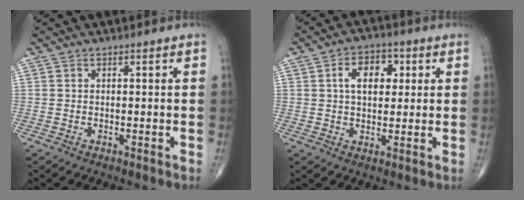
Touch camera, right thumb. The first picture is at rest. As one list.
[{"total": 7.9, "force": [2.0, 5.0, 5.8], "torque": [-0.067, 0.005, 0.026]}]